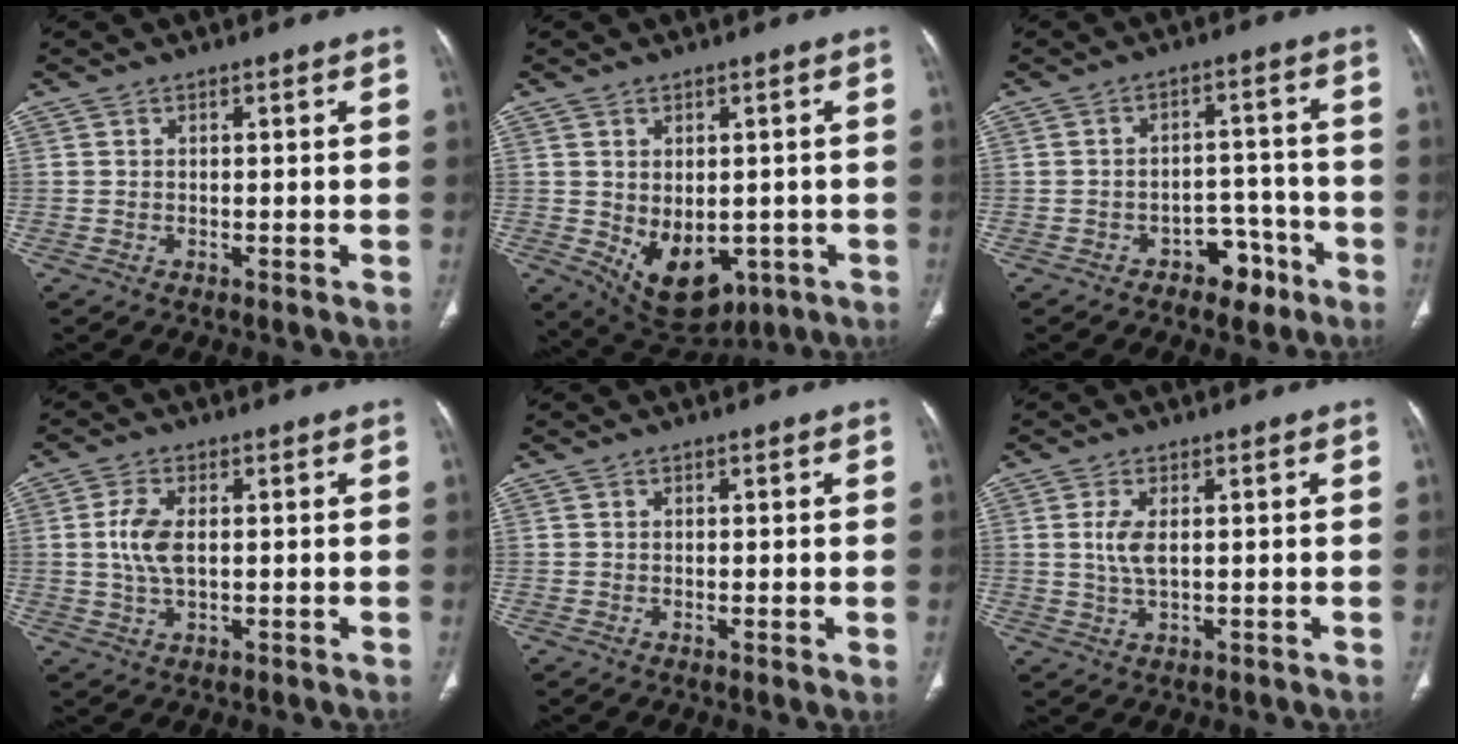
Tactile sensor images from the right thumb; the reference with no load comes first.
{"total": 11.6, "force": [-2.6, 7.6, 8.3], "torque": [-0.102, -0.007, -0.011]}
{"total": 6.3, "force": [-3.9, 4.1, 2.7], "torque": [-0.006, 0.044, -0.054]}
{"total": 5.9, "force": [0.5, 3.0, 5.1], "torque": [-0.114, 0.000, 0.010]}
{"total": 0.8, "force": [0.0, 0.1, 0.8], "torque": [-0.019, -0.006, -0.001]}
{"total": 3.9, "force": [0.6, 1.5, 3.5], "torque": [-0.085, -0.003, 0.017]}